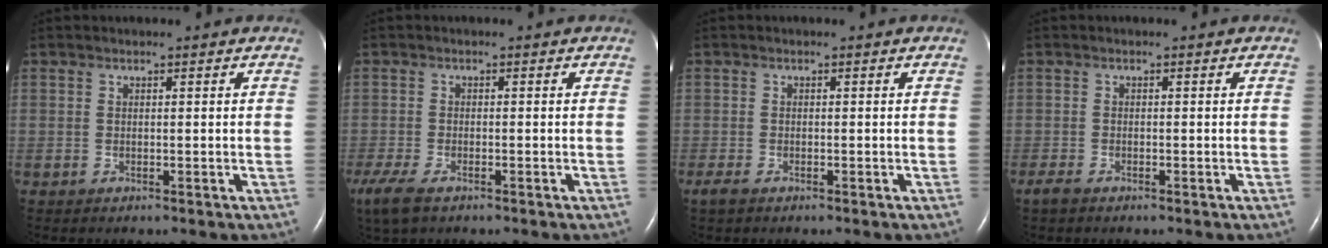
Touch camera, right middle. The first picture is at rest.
{"total": 8.7, "force": [-5.6, 3.8, 5.4], "torque": [-0.129, -0.022, -0.095]}
{"total": 1.6, "force": [-1.1, 0.6, 1.0], "torque": [-0.028, -0.004, -0.020]}
{"total": 1.5, "force": [-1.2, 0.5, 0.9], "torque": [-0.026, -0.003, -0.023]}